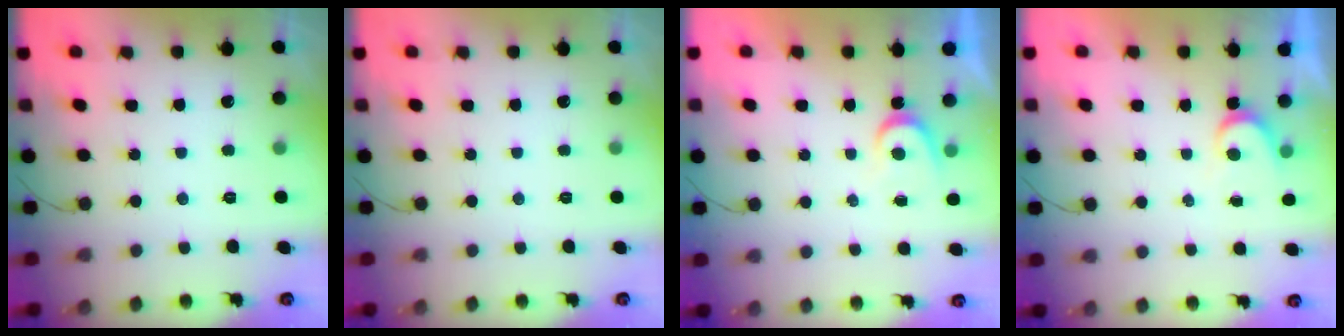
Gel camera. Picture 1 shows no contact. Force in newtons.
{"total": 0.0}
{"total": 3.6, "press": 3.5, "slide": 0.3}
{"total": 3.7, "press": 3.7, "slide": 0.3}